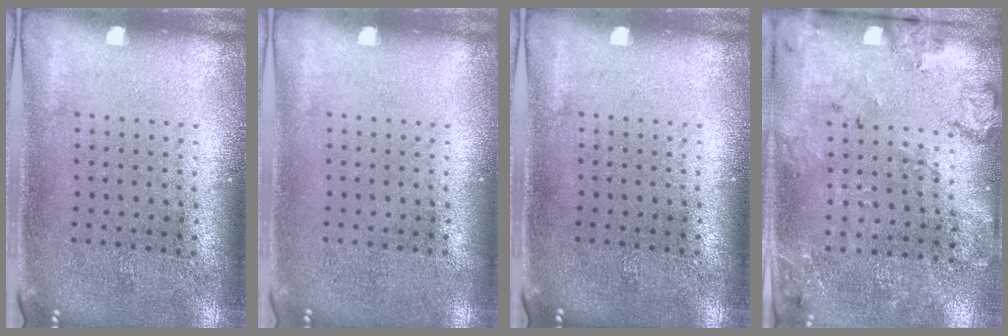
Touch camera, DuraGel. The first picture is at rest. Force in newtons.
{"total": 0.0}
{"total": 0.0}
{"total": 1.8, "press": 1.7, "slide": 0.7}